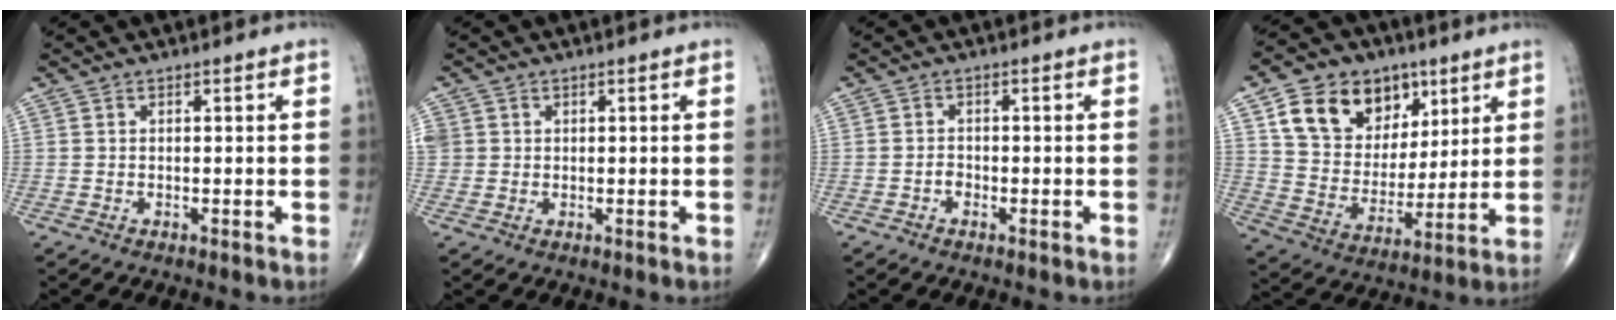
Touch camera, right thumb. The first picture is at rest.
{"total": 3.2, "force": [0.6, 3.0, 0.8], "torque": [-0.011, 0.007, 0.017]}
{"total": 1.3, "force": [-0.7, 1.0, 0.6], "torque": [-0.005, 0.004, -0.014]}
{"total": 18.2, "force": [8.7, 13.2, 9.0], "torque": [-0.115, -0.023, 0.157]}